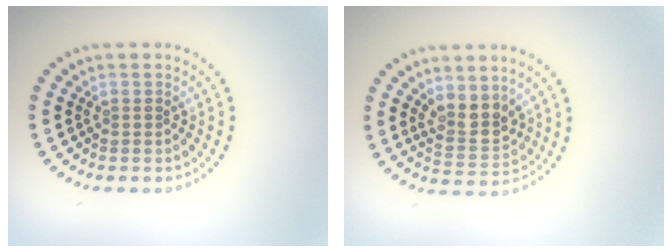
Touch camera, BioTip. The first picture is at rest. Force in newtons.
{"total": 3.2, "press": 3.0, "slide": 1.3}